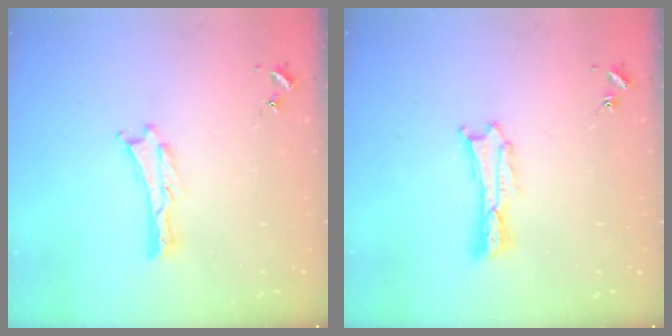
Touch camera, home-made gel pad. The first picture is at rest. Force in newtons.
{"total": 0.6, "press": 0.6, "slide": 0.2}